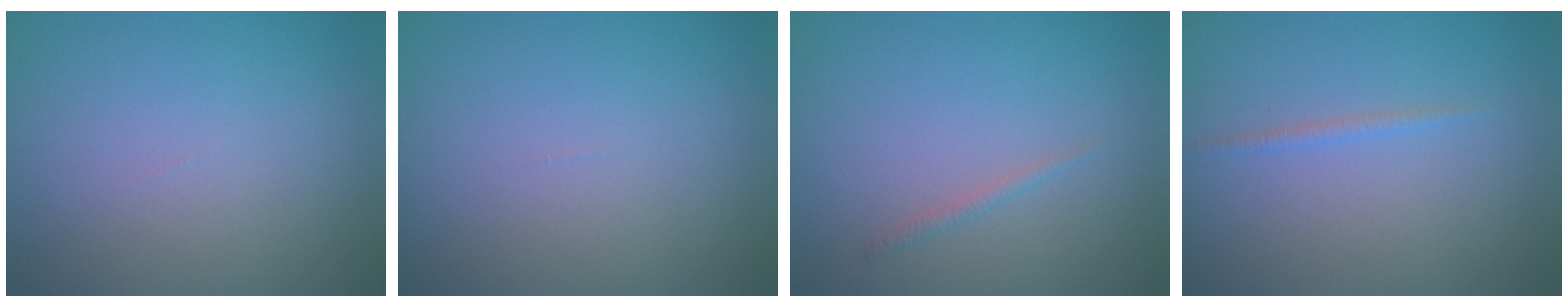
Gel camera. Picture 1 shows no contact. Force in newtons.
{"total": 0.0}
{"total": 0.7, "press": 0.7, "slide": 0.1}
{"total": 0.8, "press": 0.8, "slide": 0.0}